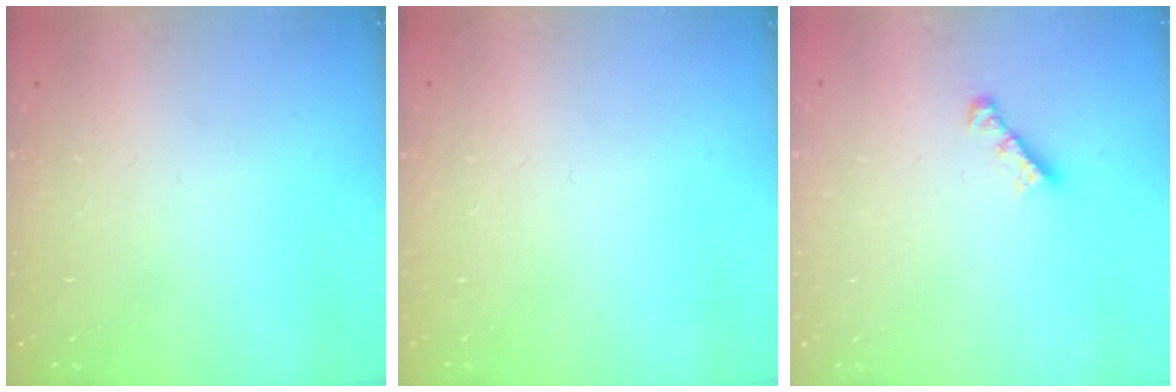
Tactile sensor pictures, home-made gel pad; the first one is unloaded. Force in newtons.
{"total": 0.0}
{"total": 3.0, "press": 3.0, "slide": 0.3}